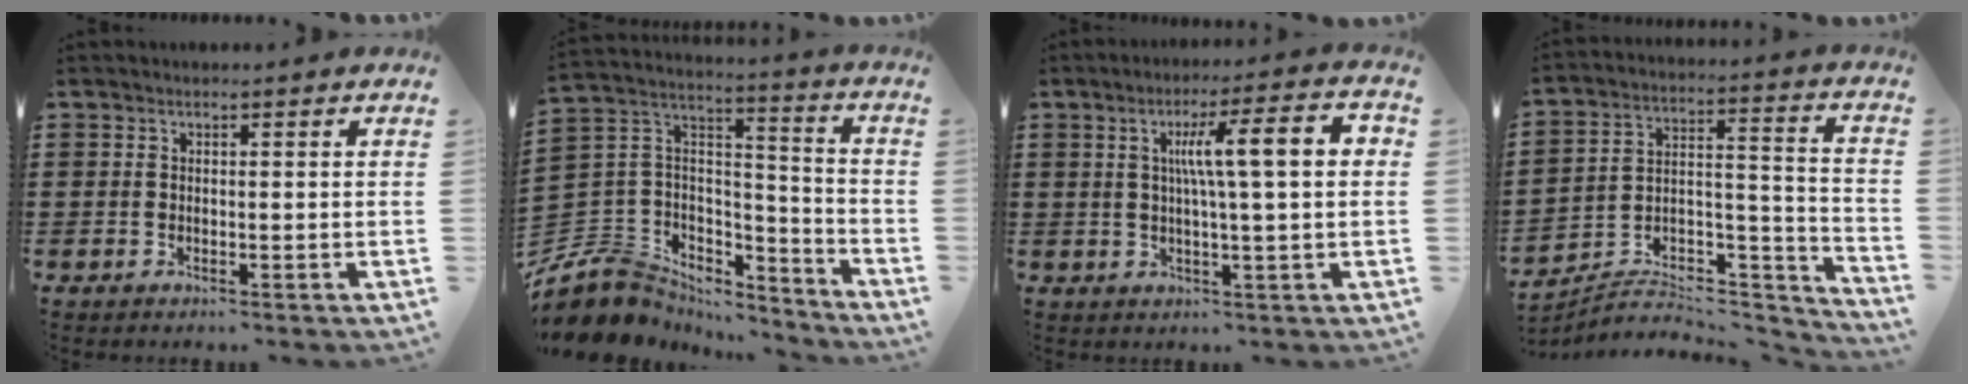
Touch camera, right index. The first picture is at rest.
{"total": 7.9, "force": [-5.7, 5.4, 1.0], "torque": [-0.059, -0.003, -0.113]}
{"total": 9.5, "force": [1.6, 1.1, 9.4], "torque": [-0.175, 0.008, 0.018]}
{"total": 4.7, "force": [-4.0, 2.3, 1.1], "torque": [-0.017, 0.001, -0.080]}